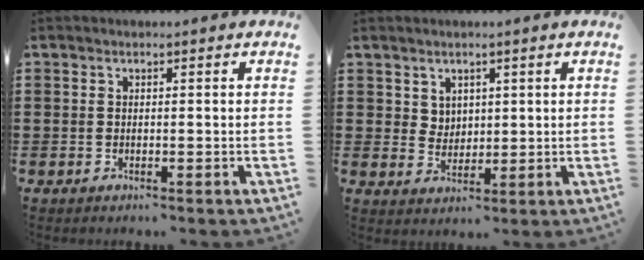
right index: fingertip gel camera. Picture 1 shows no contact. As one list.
[{"total": 3.0, "force": [2.1, 2.1, 0.4], "torque": [-0.018, 0.008, 0.039]}]